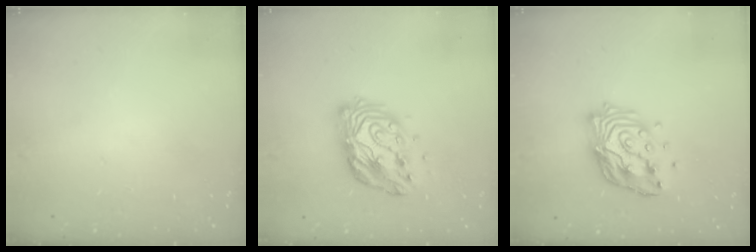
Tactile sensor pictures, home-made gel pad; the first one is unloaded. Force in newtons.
{"total": 13.0, "press": 13.0, "slide": 0.9}
{"total": 13.7, "press": 13.6, "slide": 1.4}